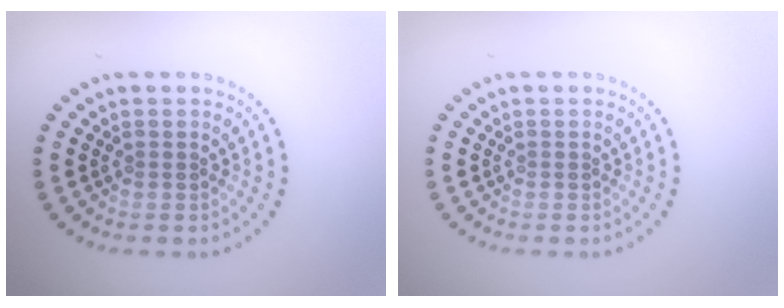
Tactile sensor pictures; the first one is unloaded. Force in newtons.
{"total": 0.0}